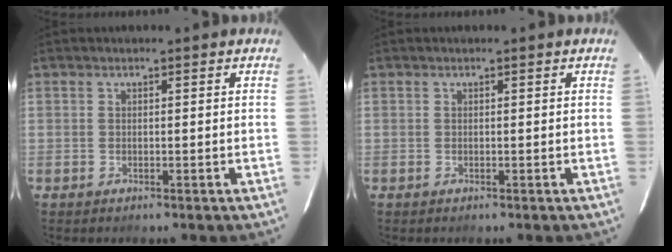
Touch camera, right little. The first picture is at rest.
{"total": 0.0}